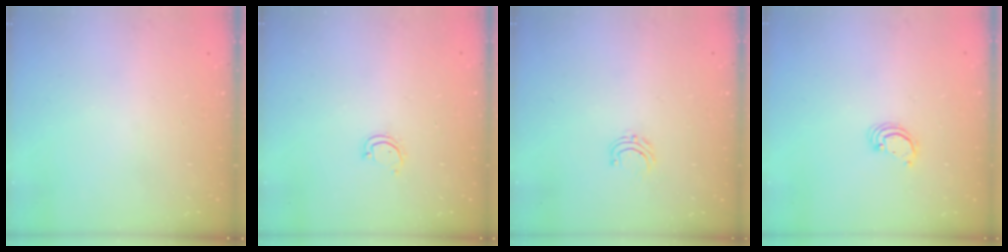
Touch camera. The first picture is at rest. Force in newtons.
{"total": 3.3, "press": 3.3, "slide": 0.2}
{"total": 4.3, "press": 4.3, "slide": 0.3}
{"total": 2.2, "press": 2.2, "slide": 0.2}